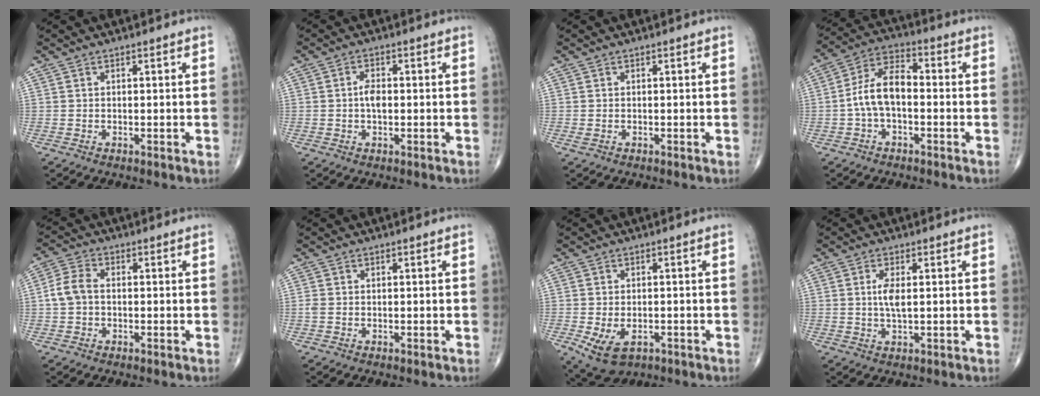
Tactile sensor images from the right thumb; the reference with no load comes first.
{"total": 2.9, "force": [-0.2, 1.6, 2.4], "torque": [-0.042, 0.004, -0.008]}
{"total": 0.7, "force": [-0.1, 0.5, 0.5], "torque": [-0.016, 0.004, 0.001]}
{"total": 9.2, "force": [-1.2, 5.0, 7.6], "torque": [-0.142, 0.037, -0.033]}
{"total": 4.9, "force": [-0.2, 3.5, 3.5], "torque": [-0.075, 0.016, -0.011]}
{"total": 0.8, "force": [0.0, 0.6, 0.5], "torque": [-0.018, 0.002, -0.001]}
{"total": 7.0, "force": [-2.4, 4.3, 4.9], "torque": [-0.088, -0.001, -0.029]}
{"total": 3.5, "force": [0.5, 1.1, 3.3], "torque": [-0.070, -0.005, 0.010]}